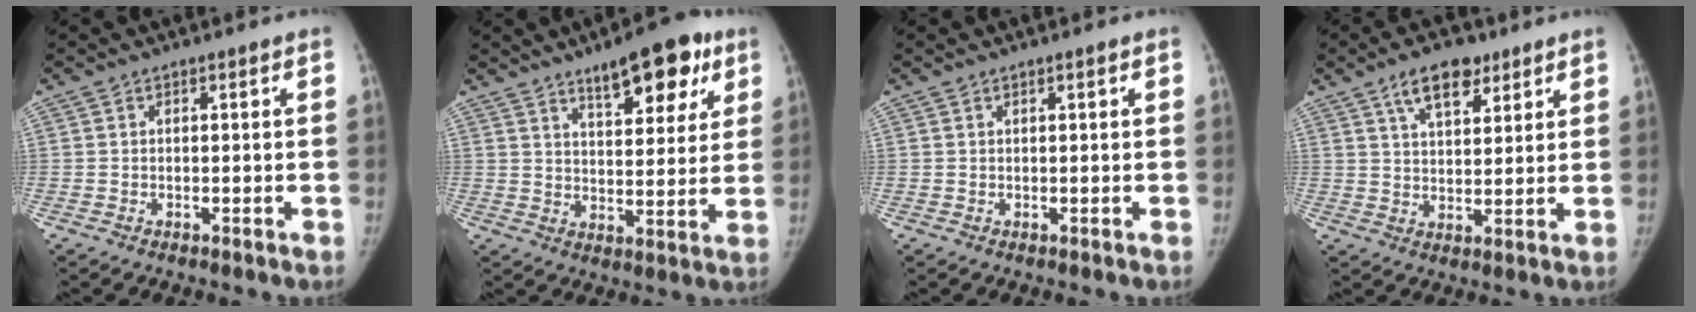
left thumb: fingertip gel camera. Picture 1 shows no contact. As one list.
[{"total": 13.6, "force": [8.1, 5.2, 9.5], "torque": [-0.096, -0.030, 0.116]}, {"total": 0.6, "force": [0.3, 0.1, 0.5], "torque": [-0.008, 0.001, 0.005]}, {"total": 8.5, "force": [5.2, 4.2, 5.1], "torque": [-0.060, -0.024, 0.087]}]